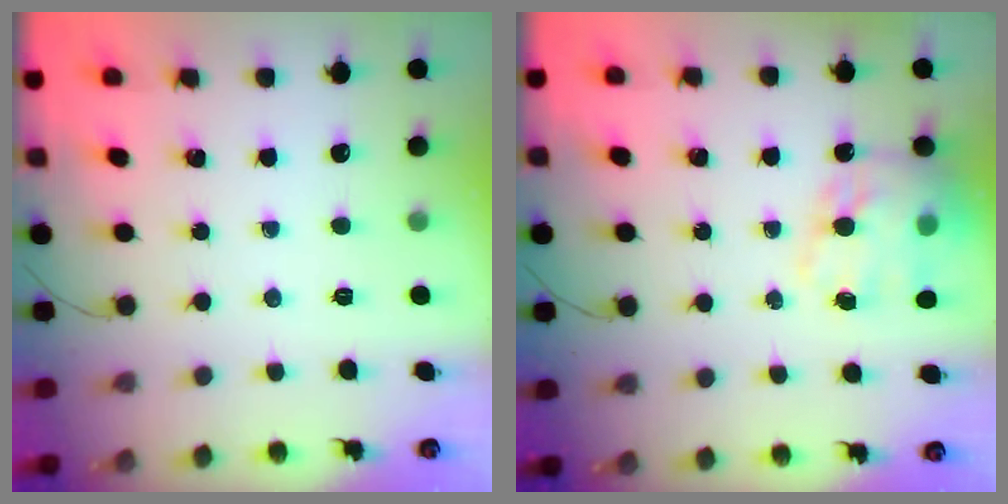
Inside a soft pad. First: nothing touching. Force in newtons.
{"total": 17.1, "press": 16.6, "slide": 4.2}